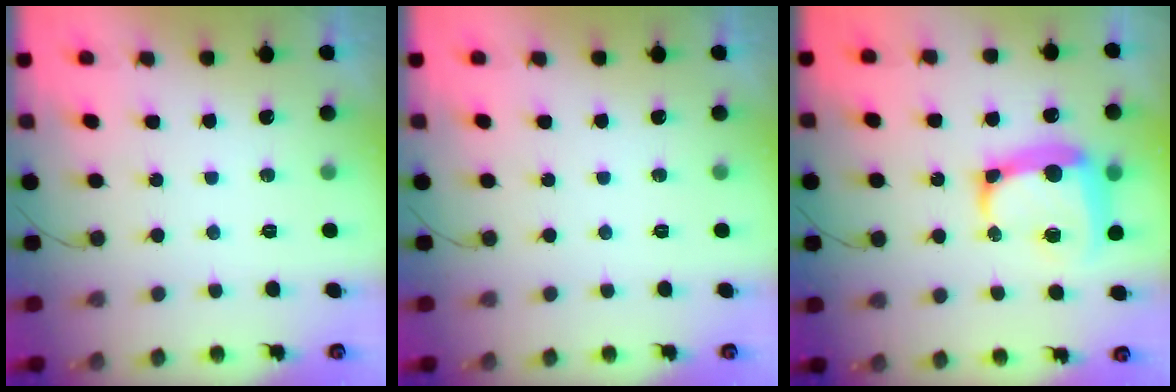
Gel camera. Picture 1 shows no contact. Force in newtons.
{"total": 0.0}
{"total": 15.5, "press": 15.3, "slide": 1.9}